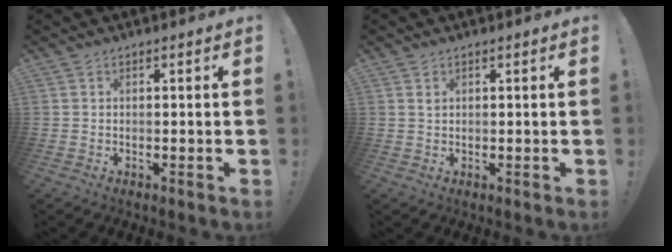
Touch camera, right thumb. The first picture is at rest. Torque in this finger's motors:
{"motor_torque": [-0.24, 0.11, -0.05, 0.24, -0.03]}